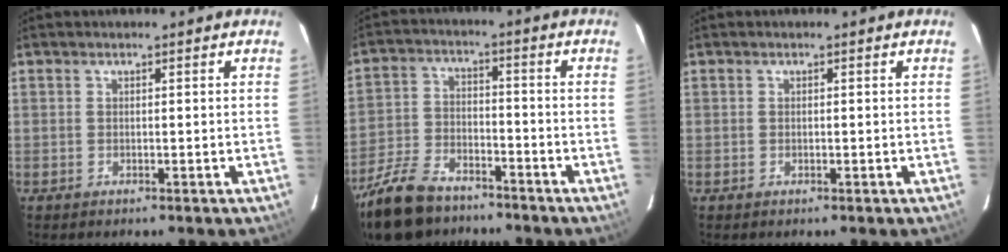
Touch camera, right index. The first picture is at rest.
{"total": 15.7, "force": [-12.0, 6.9, 7.4], "torque": [-0.180, -0.016, -0.224]}
{"total": 0.0}